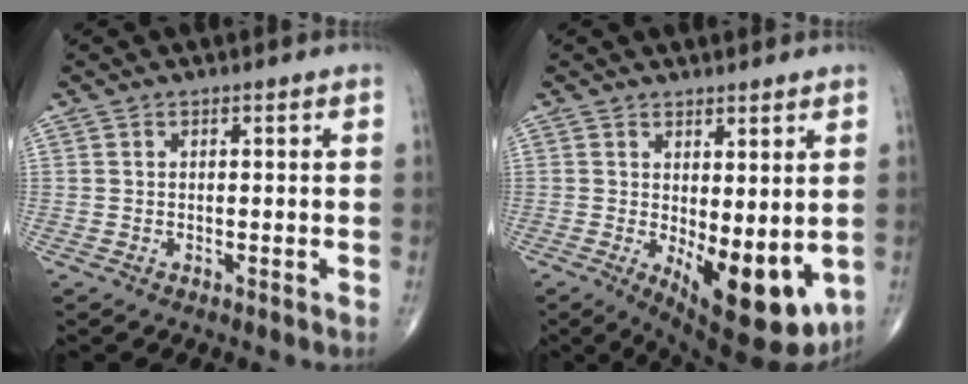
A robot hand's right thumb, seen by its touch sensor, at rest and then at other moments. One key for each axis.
{"total": 13.0, "fx": -2.0, "fy": 5.4, "fz": 11.7, "tx": -0.154, "ty": -0.030, "tz": -0.009}